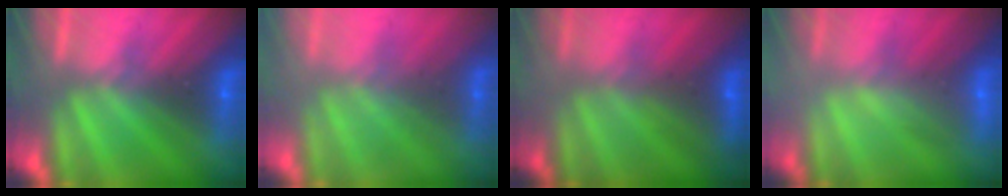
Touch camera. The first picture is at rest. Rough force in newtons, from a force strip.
{"total": 2.1}
{"total": 3.0}
{"total": 2.2}